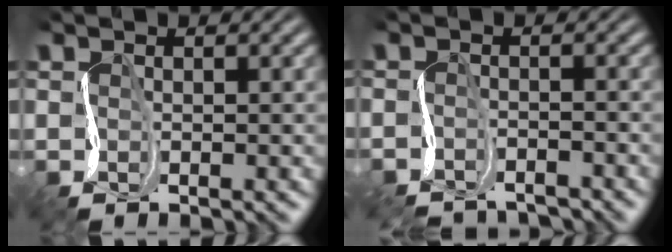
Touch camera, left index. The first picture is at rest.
{"total": 3.5, "force": [-3.5, 0.2, 0.0], "torque": [-0.005, -0.006, -0.065]}